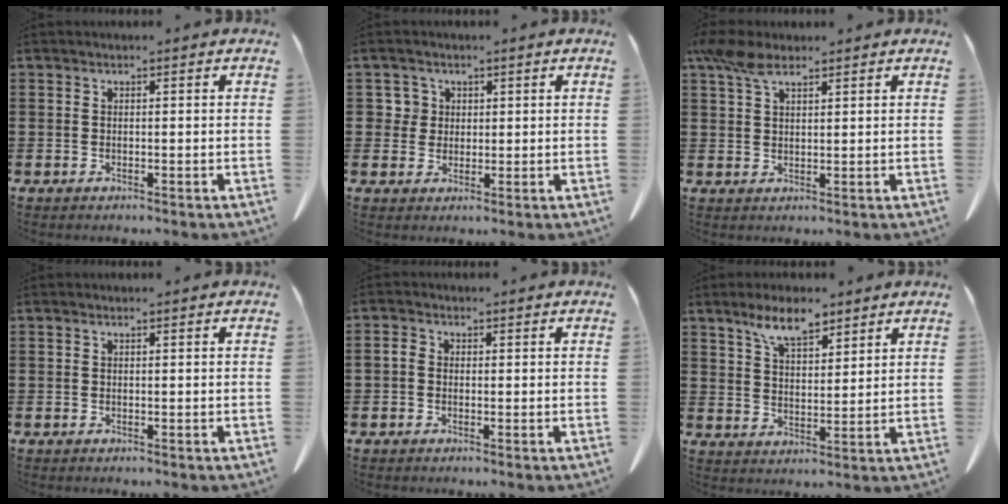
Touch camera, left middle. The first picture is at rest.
{"total": 3.2, "force": [1.2, 2.9, 0.7], "torque": [-0.021, 0.008, 0.019]}
{"total": 5.2, "force": [3.4, 2.1, 3.3], "torque": [-0.076, 0.003, 0.063]}
{"total": 0.0}
{"total": 1.3, "force": [-0.4, 0.9, 0.8], "torque": [-0.018, 0.000, -0.007]}
{"total": 7.0, "force": [5.3, 2.5, 3.9], "torque": [-0.082, -0.008, 0.096]}